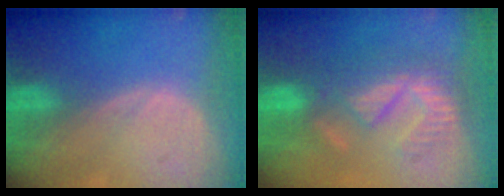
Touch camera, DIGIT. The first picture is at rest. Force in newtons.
{"total": 9.5, "press": 8.1, "slide": 4.8}